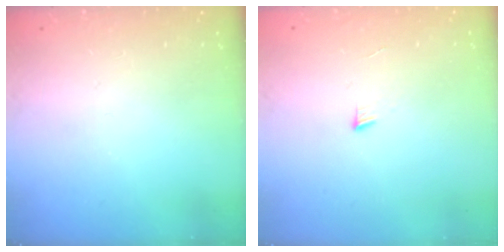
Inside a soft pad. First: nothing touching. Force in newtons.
{"total": 3.1, "press": 3.1, "slide": 0.4}